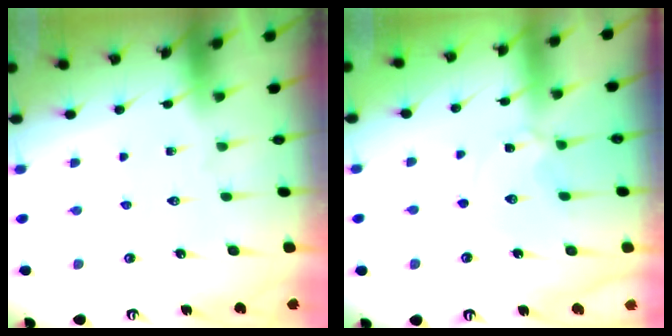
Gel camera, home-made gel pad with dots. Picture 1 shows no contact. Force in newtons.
{"total": 2.3, "press": 2.3, "slide": 0.3}